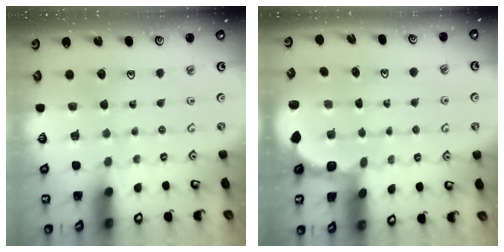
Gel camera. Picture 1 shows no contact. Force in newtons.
{"total": 1.9, "press": 1.7, "slide": 0.7}